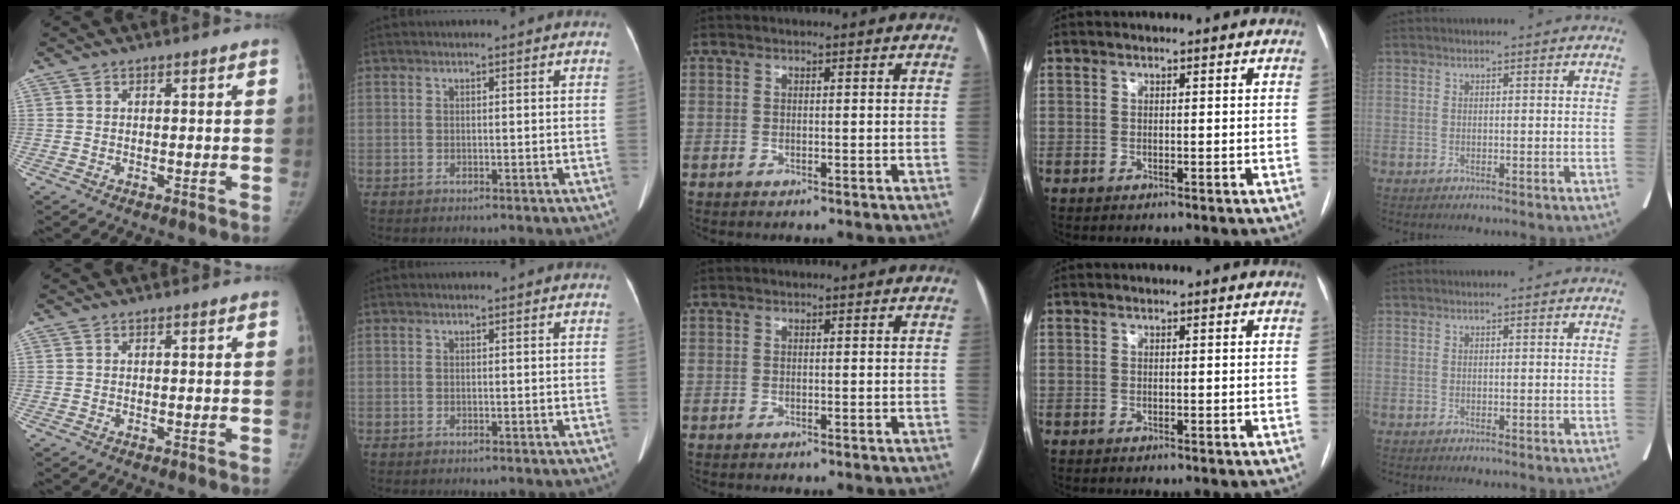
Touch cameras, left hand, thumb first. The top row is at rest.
{}